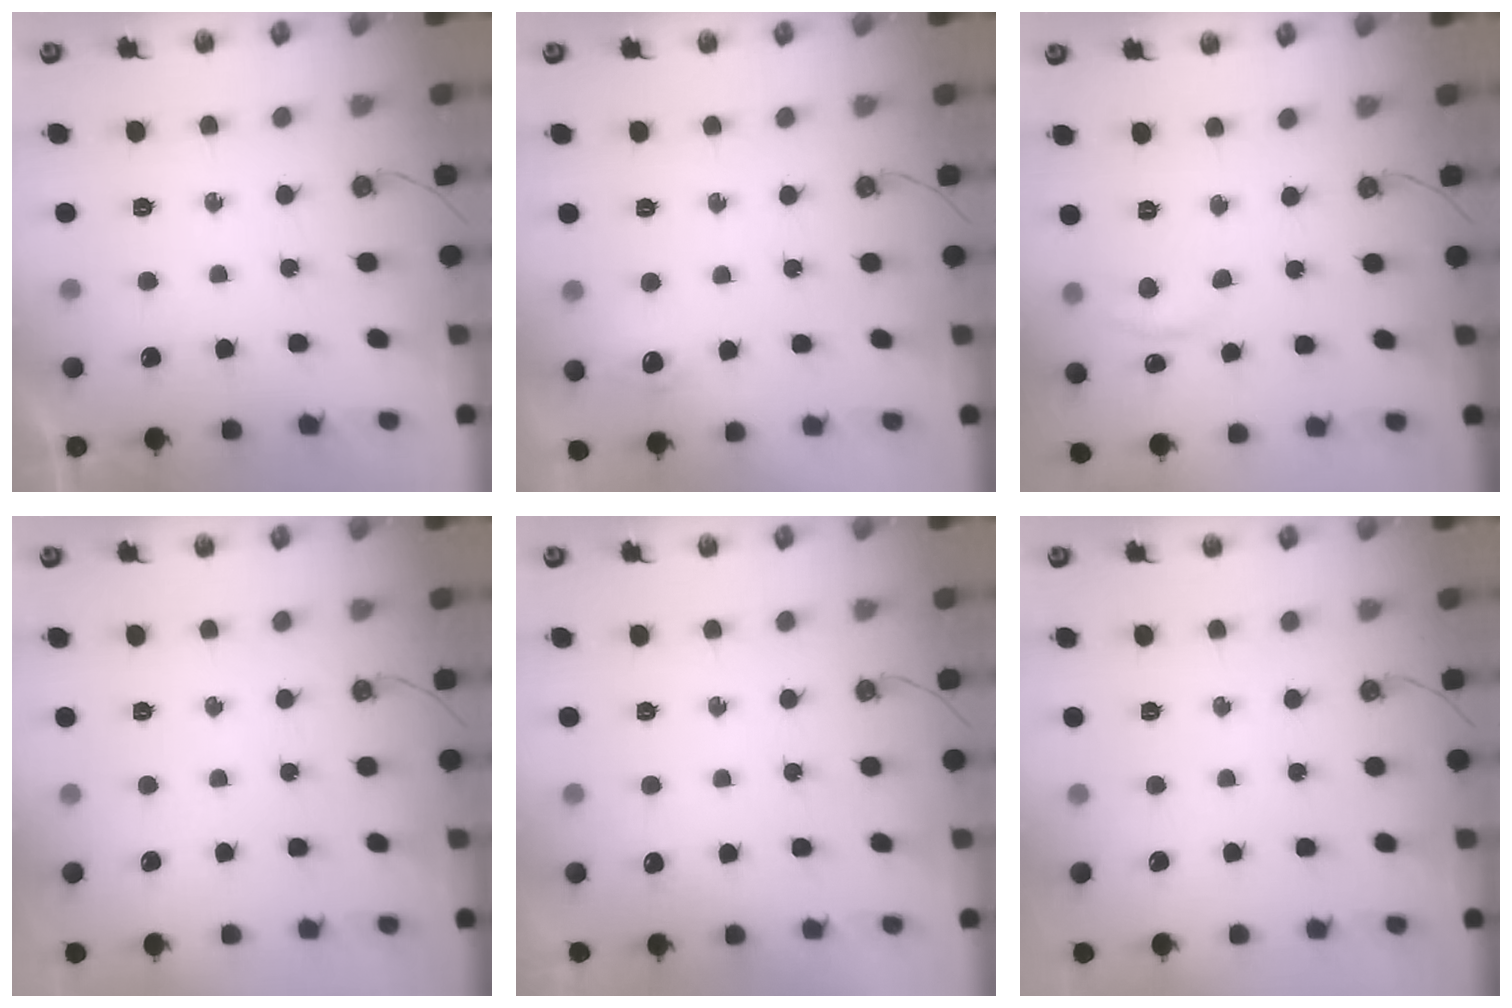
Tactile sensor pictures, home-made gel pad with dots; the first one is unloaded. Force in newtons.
{"total": 5.9, "press": 5.8, "slide": 1.1}
{"total": 4.4, "press": 4.4, "slide": 0.6}
{"total": 0.0}
{"total": 13.3, "press": 4.4, "slide": 12.5}
{"total": 0.0}